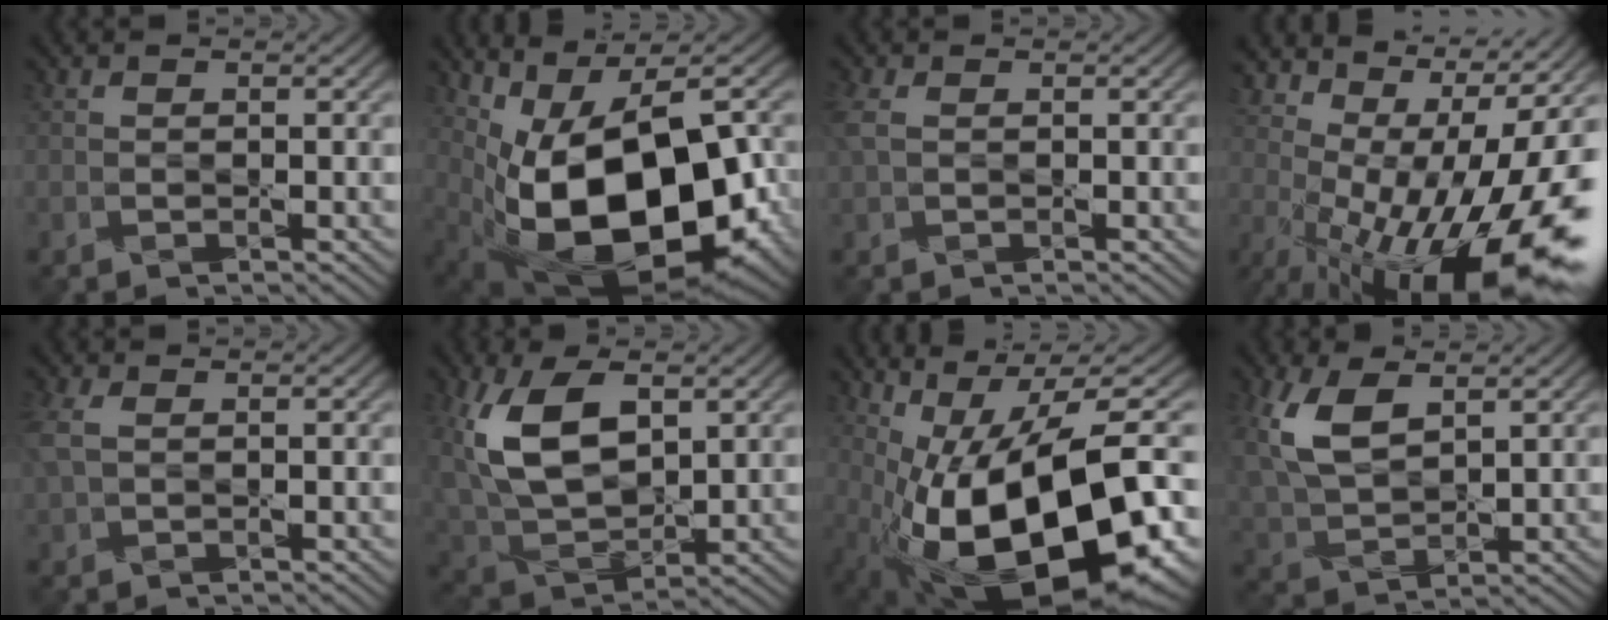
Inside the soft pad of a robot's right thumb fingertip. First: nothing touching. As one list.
[{"total": 18.3, "force": [-2.0, 9.9, 15.2], "torque": [-0.247, -0.028, -0.017]}, {"total": 2.5, "force": [0.5, 1.5, 2.0], "torque": [-0.066, 0.010, 0.008]}, {"total": 19.0, "force": [-0.8, 8.1, 17.1], "torque": [-0.236, 0.025, -0.017]}, {"total": 3.2, "force": [0.6, 1.9, 2.5], "torque": [-0.082, 0.011, 0.010]}, {"total": 13.6, "force": [3.7, 7.8, 10.5], "torque": [-0.247, 0.005, 0.074]}, {"total": 19.5, "force": [-4.8, 8.0, 17.1], "torque": [-0.283, -0.010, -0.075]}, {"total": 9.4, "force": [3.4, 4.9, 7.3], "torque": [-0.194, 0.013, 0.067]}]